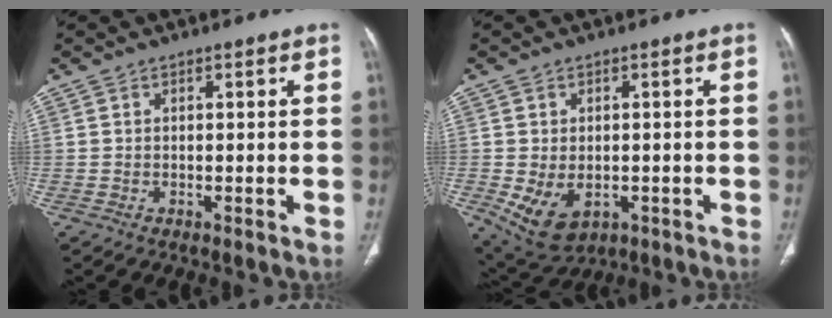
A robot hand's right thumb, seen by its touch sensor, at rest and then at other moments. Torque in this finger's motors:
{"motor_torque": [-0.30, 0.45, -0.30, 0.08, 0.24]}